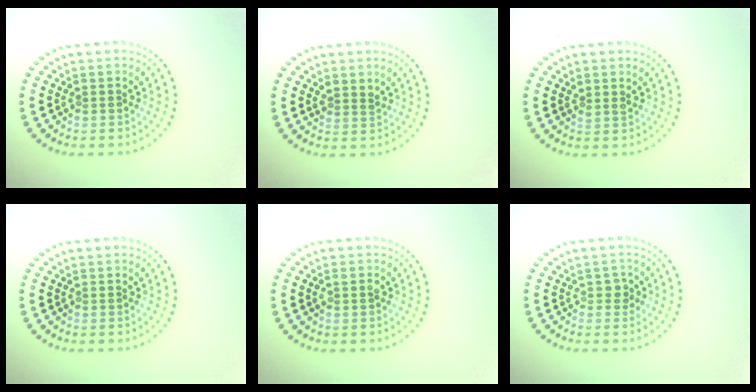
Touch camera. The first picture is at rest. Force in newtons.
{"total": 1.1, "press": 1.0, "slide": 0.6}
{"total": 0.6, "press": 0.5, "slide": 0.4}
{"total": 0.0}
{"total": 1.1, "press": 1.0, "slide": 0.2}
{"total": 0.9, "press": 0.8, "slide": 0.3}